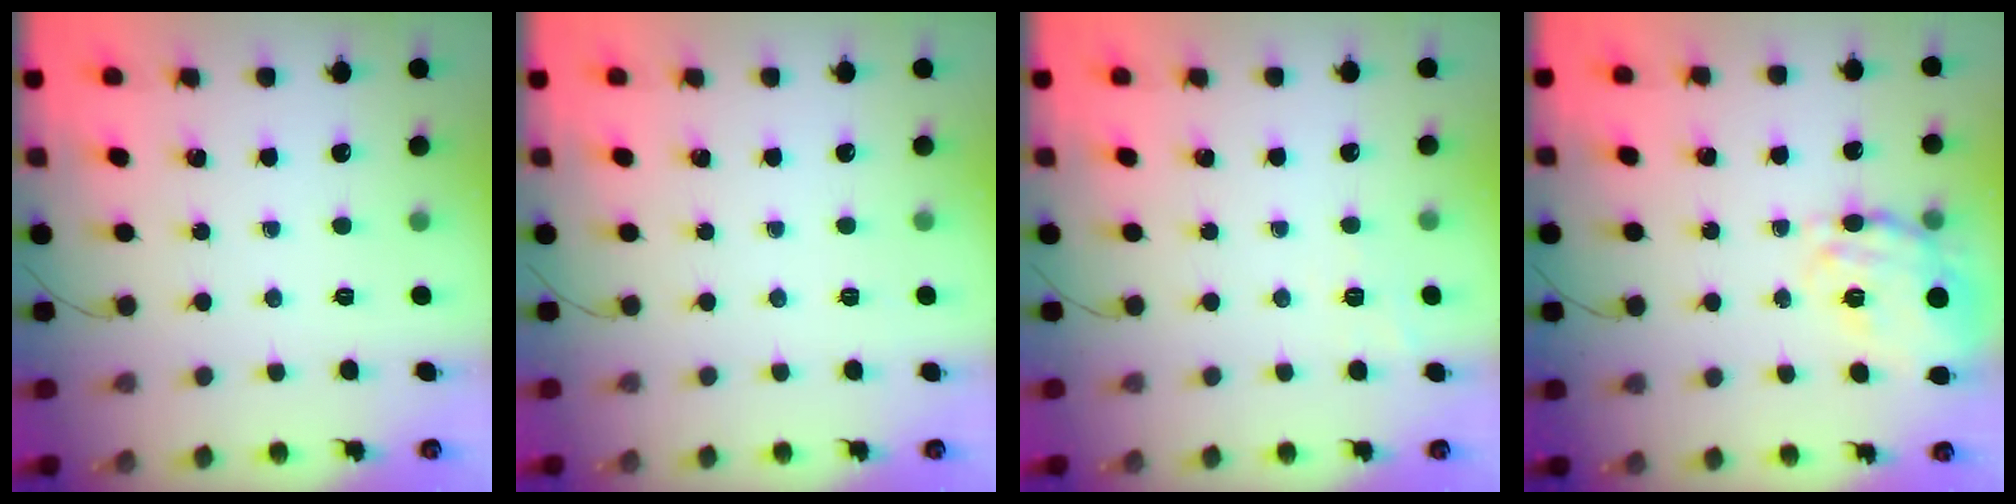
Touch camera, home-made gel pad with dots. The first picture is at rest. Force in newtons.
{"total": 2.6, "press": 2.3, "slide": 1.2}
{"total": 2.0, "press": 1.5, "slide": 1.4}
{"total": 12.4, "press": 12.0, "slide": 3.0}